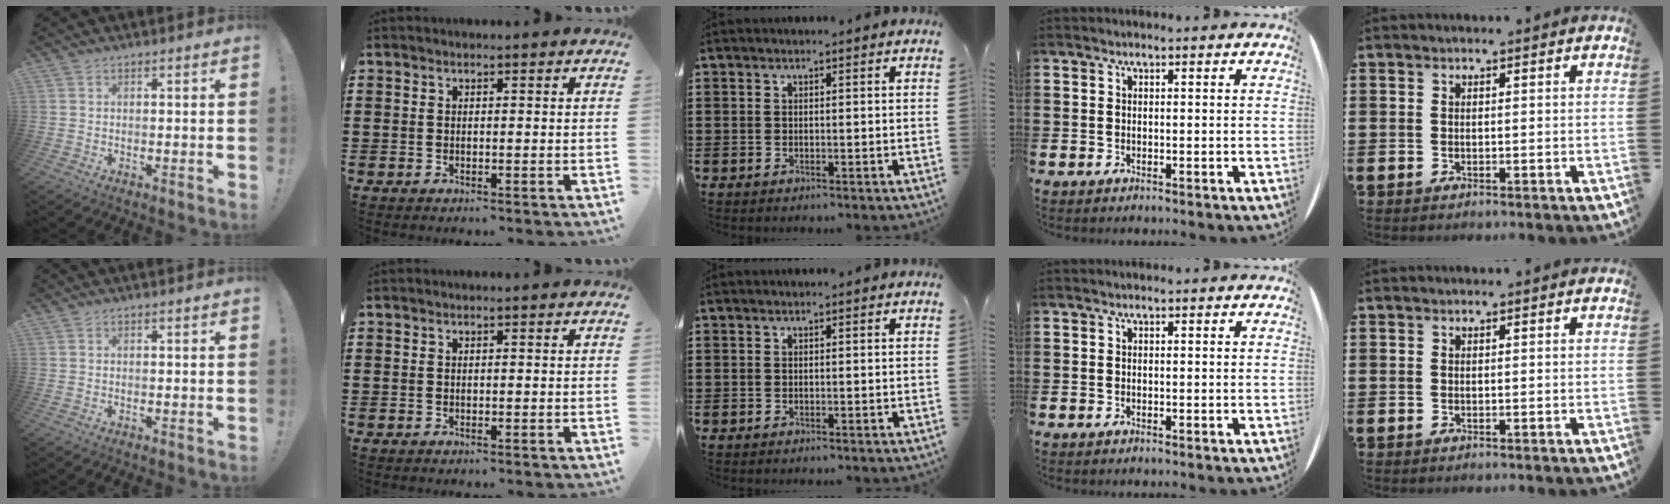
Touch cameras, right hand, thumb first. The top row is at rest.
{}